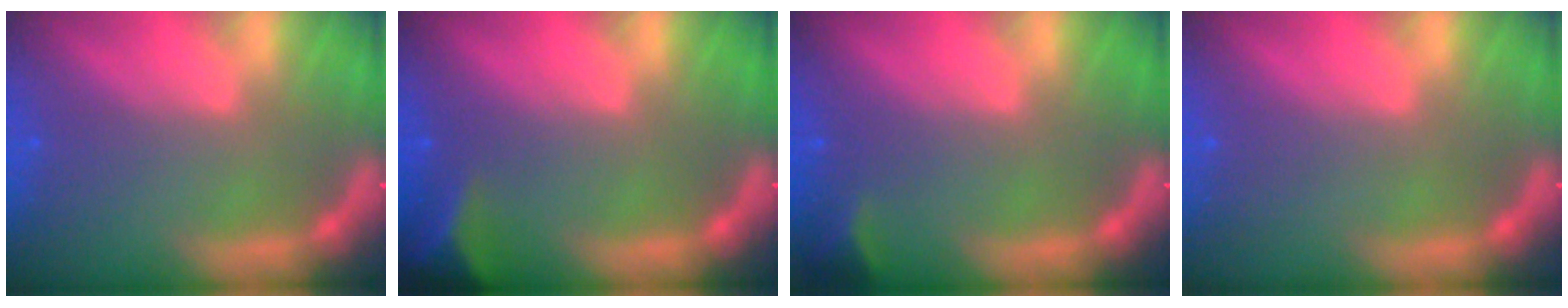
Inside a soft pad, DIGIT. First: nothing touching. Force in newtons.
{"total": 5.0}
{"total": 1.9}
{"total": 0.0}